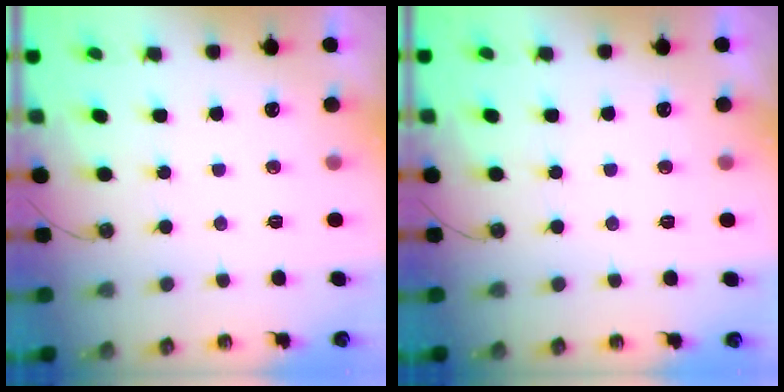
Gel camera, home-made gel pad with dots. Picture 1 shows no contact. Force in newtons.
{"total": 0.0}